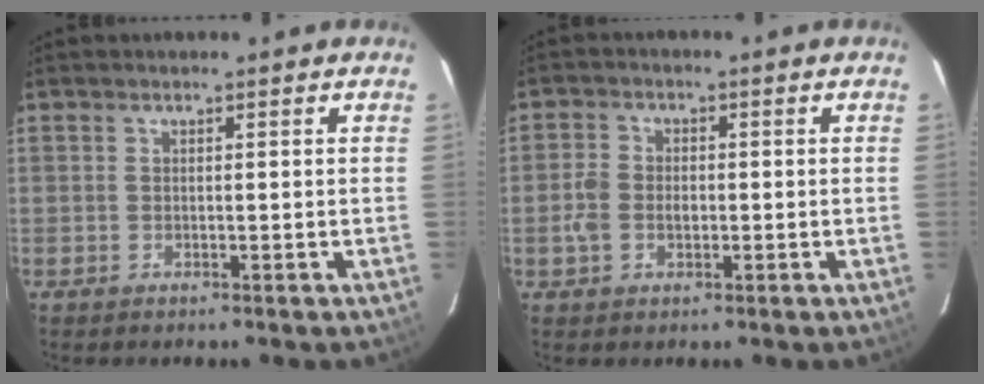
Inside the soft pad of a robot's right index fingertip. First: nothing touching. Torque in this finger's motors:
{"motor_torque": [0.51, -0.12, 0.37, 0.07]}